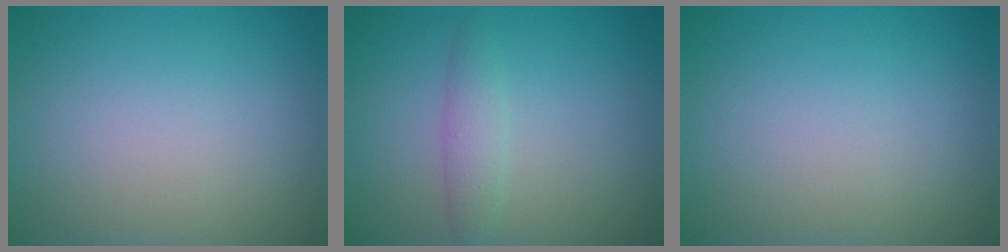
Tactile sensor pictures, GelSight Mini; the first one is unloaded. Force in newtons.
{"total": 1.9, "press": 1.9, "slide": 0.0}
{"total": 0.0}